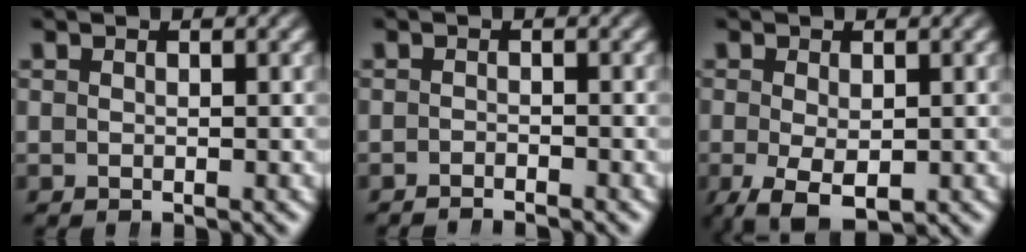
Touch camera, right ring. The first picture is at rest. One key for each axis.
{"total": 1.5, "fx": -1.5, "fy": -0.2, "fz": -0.1, "tx": -0.002, "ty": -0.009, "tz": -0.024}
{"total": 6.2, "fx": -3.5, "fy": 3.1, "fz": 4.0, "tx": -0.091, "ty": -0.052, "tz": -0.028}